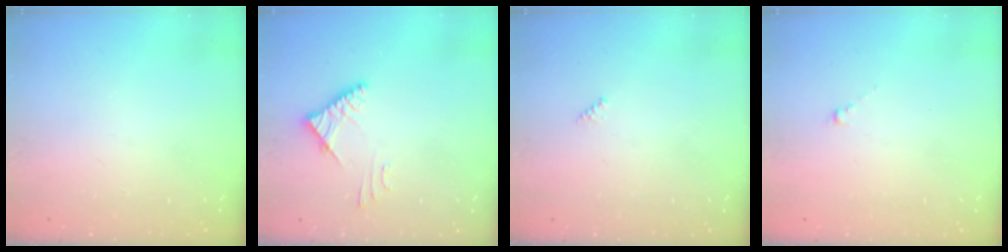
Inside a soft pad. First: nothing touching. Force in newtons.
{"total": 4.4, "press": 4.3, "slide": 0.8}
{"total": 2.0, "press": 2.0, "slide": 0.2}
{"total": 0.0}